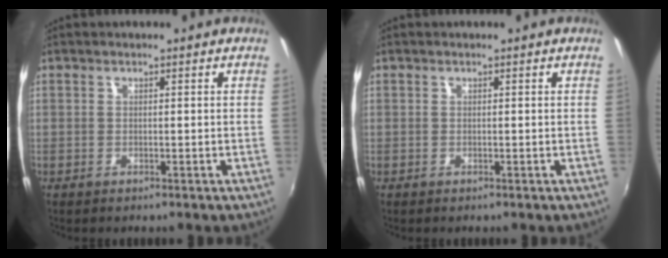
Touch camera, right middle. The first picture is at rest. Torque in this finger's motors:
{"motor_torque": [0.00, 0.00, 0.00, 0.00]}